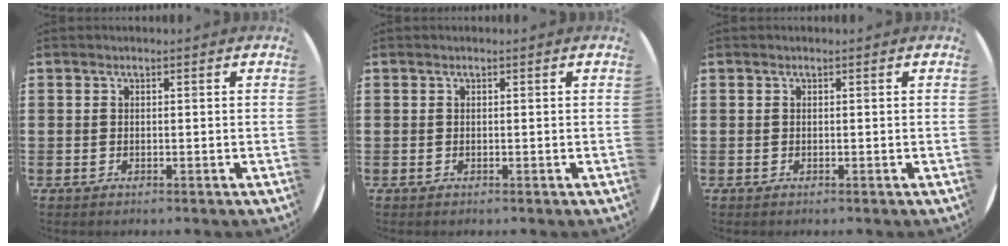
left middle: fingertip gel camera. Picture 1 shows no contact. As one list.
[{"total": 0.0}, {"total": 0.0}]